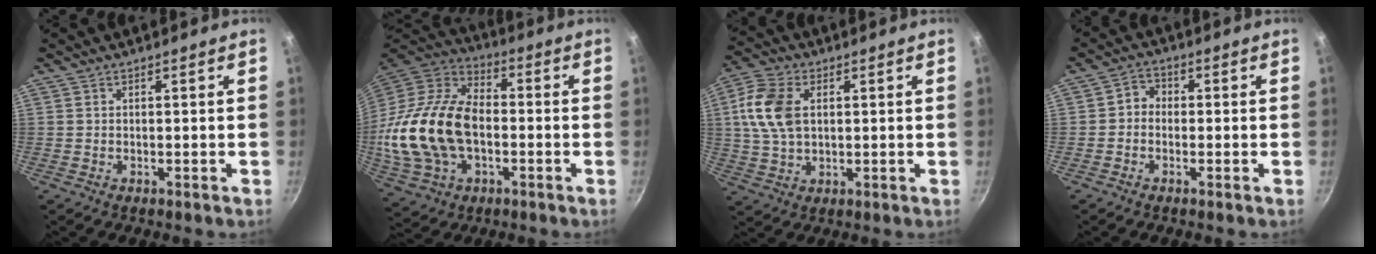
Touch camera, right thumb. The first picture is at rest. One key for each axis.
{"total": 23.6, "fx": -2.5, "fy": 15.2, "fz": 17.9, "tx": -0.339, "ty": 0.034, "tz": -0.046}
{"total": 11.0, "fx": 2.1, "fy": 7.0, "fz": 8.2, "tx": -0.157, "ty": 0.007, "tz": 0.035}
{"total": 2.6, "fx": -0.6, "fy": 2.2, "fz": 1.3, "tx": -0.013, "ty": 0.013, "tz": -0.023}